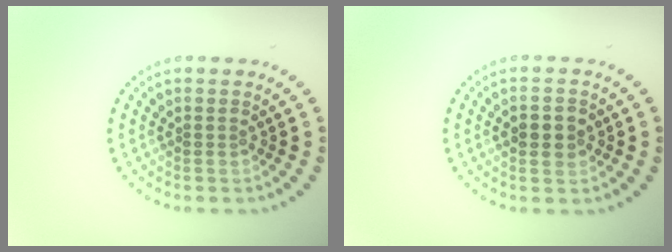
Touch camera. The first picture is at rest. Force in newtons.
{"total": 2.1, "press": 2.1, "slide": 0.1}